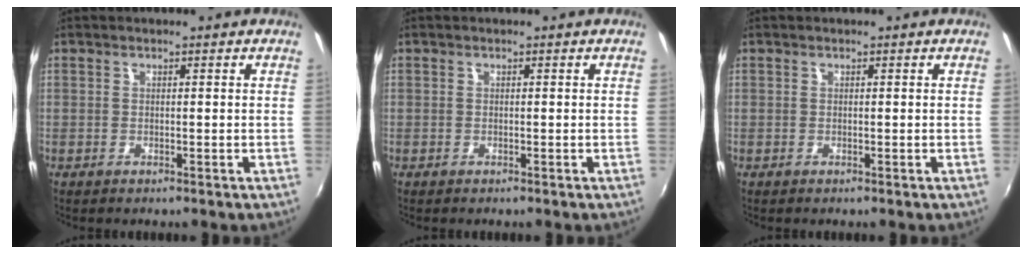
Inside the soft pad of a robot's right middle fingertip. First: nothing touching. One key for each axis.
{"total": 0.0}
{"total": 0.0}